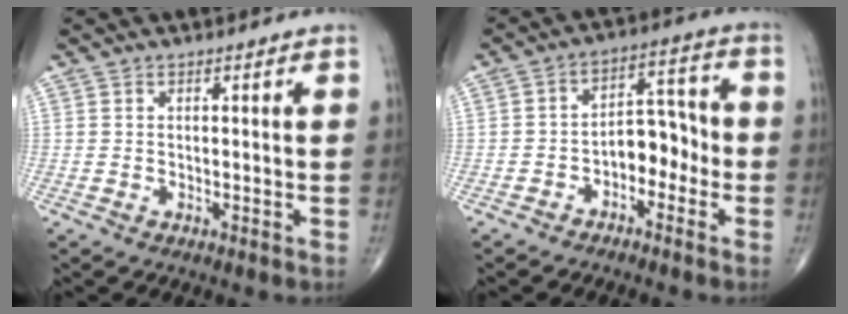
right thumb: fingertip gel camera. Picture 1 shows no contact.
{"total": 7.8, "force": [-2.8, 5.0, 5.3], "torque": [-0.049, 0.046, -0.053]}